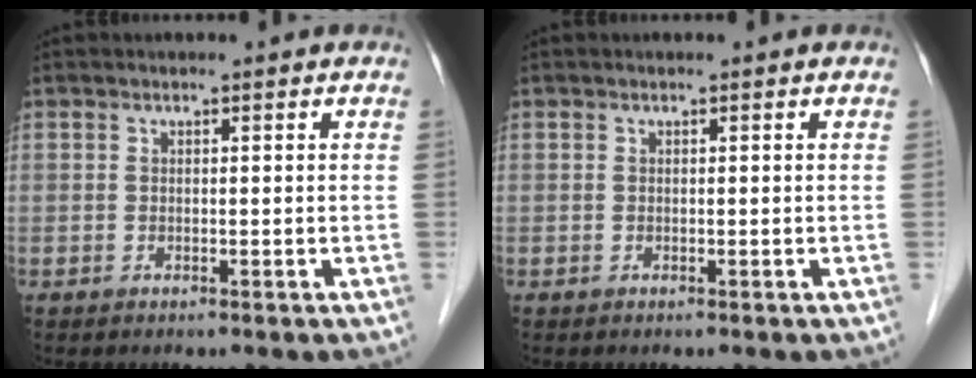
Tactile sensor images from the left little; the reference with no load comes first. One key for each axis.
{"total": 0.0}